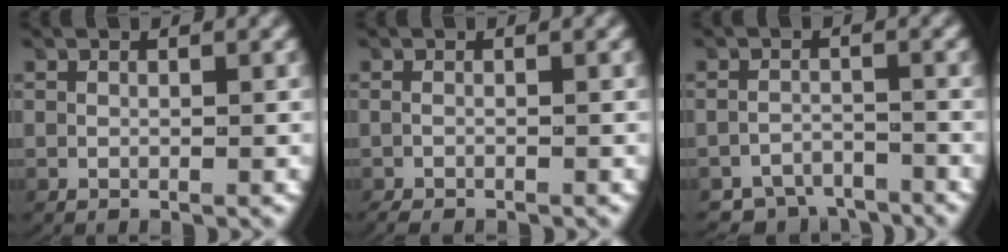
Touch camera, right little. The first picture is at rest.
{"total": 1.1, "force": [-1.1, 0.1, 0.4], "torque": [-0.014, -0.008, -0.014]}
{"total": 5.6, "force": [-5.1, 2.1, 0.6], "torque": [0.015, -0.015, -0.086]}